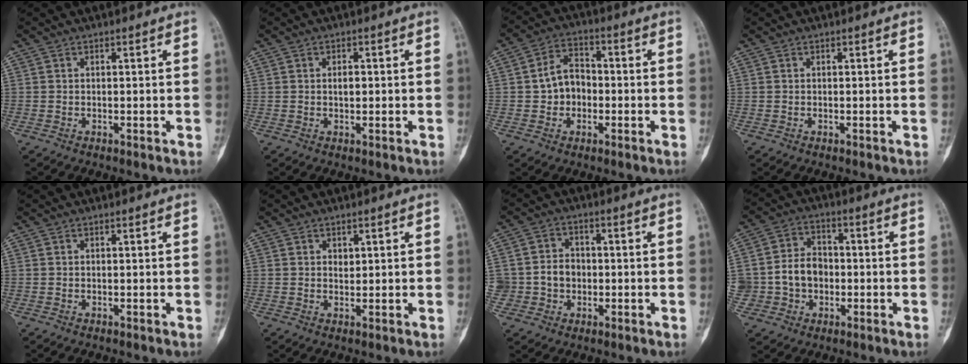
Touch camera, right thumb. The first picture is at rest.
{"total": 1.9, "force": [0.1, 1.1, 1.5], "torque": [-0.024, 0.001, 0.002]}
{"total": 7.4, "force": [-0.8, 5.8, 4.4], "torque": [-0.052, 0.024, -0.023]}
{"total": 0.0}
{"total": 0.0}
{"total": 1.5, "force": [0.6, 1.1, 0.8], "torque": [-0.006, -0.004, 0.012]}
{"total": 6.8, "force": [-0.8, 6.2, 2.6], "torque": [-0.012, 0.020, -0.012]}
{"total": 9.5, "force": [-1.1, 8.1, 4.9], "torque": [-0.056, 0.028, -0.019]}